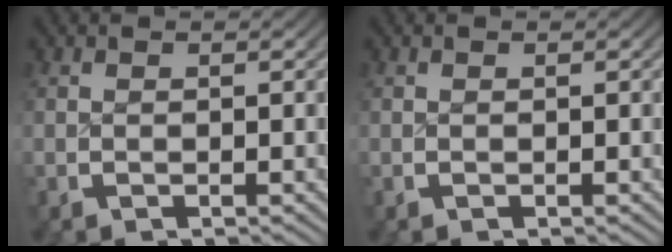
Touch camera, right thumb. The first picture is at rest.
{"total": 0.0}